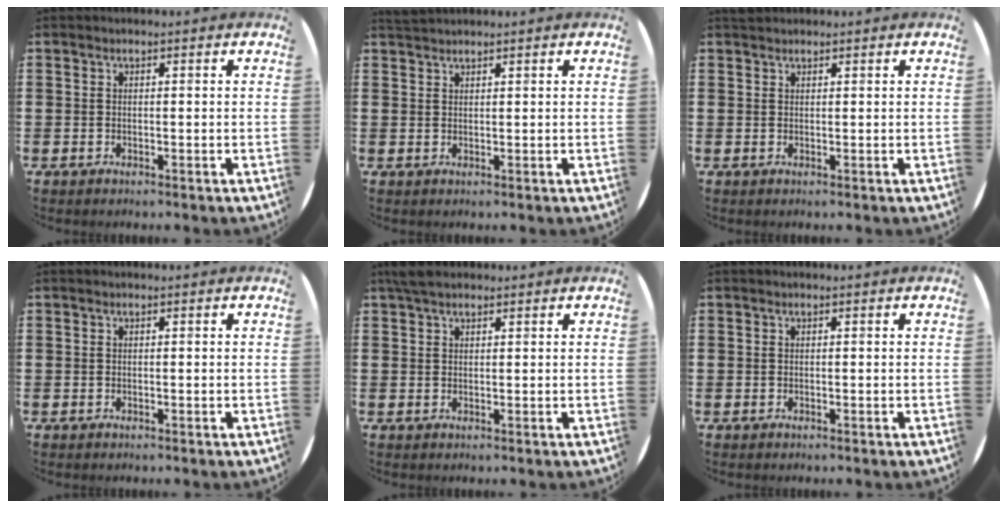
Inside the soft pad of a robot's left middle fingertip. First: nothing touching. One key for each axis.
{"total": 1.2, "fx": 1.2, "fy": 0.0, "fz": 0.1, "tx": -0.002, "ty": 0.001, "tz": 0.023}
{"total": 0.7, "fx": 0.6, "fy": 0.2, "fz": 0.0, "tx": -0.001, "ty": 0.001, "tz": 0.013}
{"total": 0.0}
{"total": 2.5, "fx": 2.0, "fy": 0.9, "fz": 1.1, "tx": -0.028, "ty": 0.008, "tz": 0.038}
{"total": 0.0}